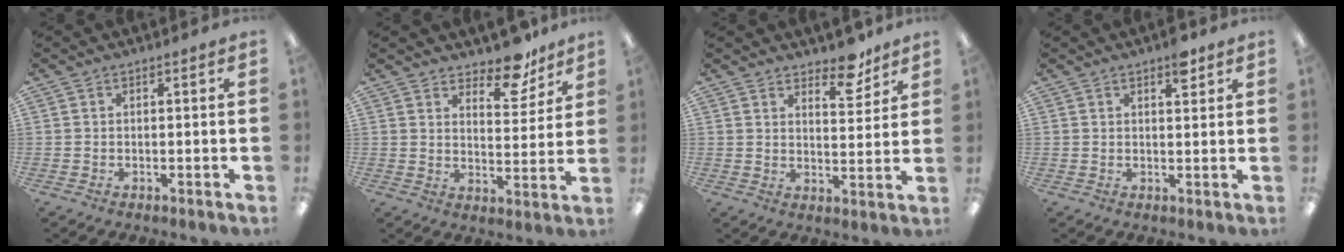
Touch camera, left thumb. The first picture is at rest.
{"total": 9.8, "force": [8.2, 3.7, 3.7], "torque": [-0.035, -0.059, 0.144]}
{"total": 7.9, "force": [6.4, 3.2, 3.4], "torque": [-0.027, -0.042, 0.108]}
{"total": 3.8, "force": [2.6, 1.4, 2.4], "torque": [-0.020, -0.011, 0.038]}